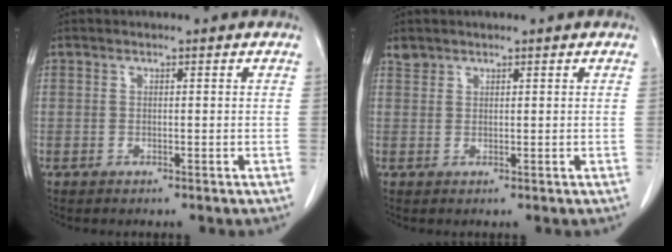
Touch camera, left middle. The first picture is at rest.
{"total": 1.1, "force": [1.0, 0.4, -0.1], "torque": [0.000, 0.003, 0.019]}